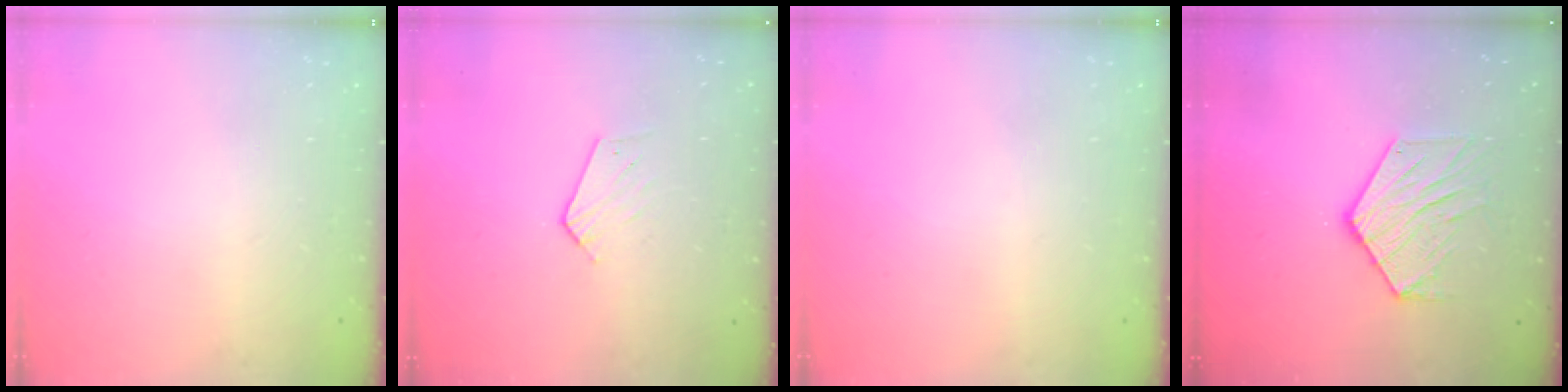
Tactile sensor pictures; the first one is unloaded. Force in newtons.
{"total": 3.9, "press": 3.9, "slide": 0.3}
{"total": 0.0}
{"total": 12.2, "press": 12.2, "slide": 1.0}